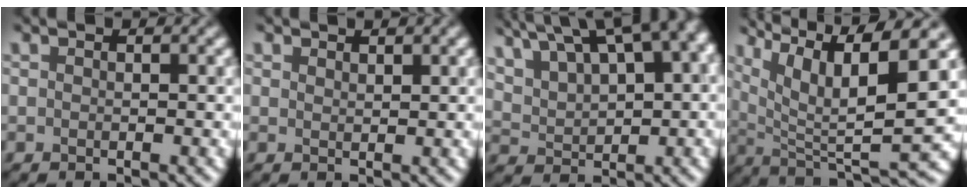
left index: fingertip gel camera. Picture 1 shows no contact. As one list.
[{"total": 1.0, "force": [0.7, -0.7, -0.4], "torque": [0.008, -0.007, 0.023]}, {"total": 15.3, "force": [8.9, 6.9, 10.4], "torque": [-0.207, 0.043, 0.178]}, {"total": 10.3, "force": [4.3, 2.5, 9.0], "torque": [-0.176, -0.005, 0.119]}]